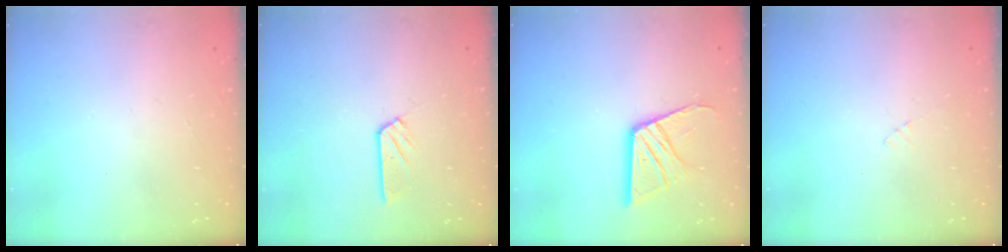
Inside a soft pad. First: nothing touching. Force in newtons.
{"total": 4.8, "press": 4.8, "slide": 0.4}
{"total": 14.0, "press": 14.0, "slide": 1.4}
{"total": 2.3, "press": 2.3, "slide": 0.2}